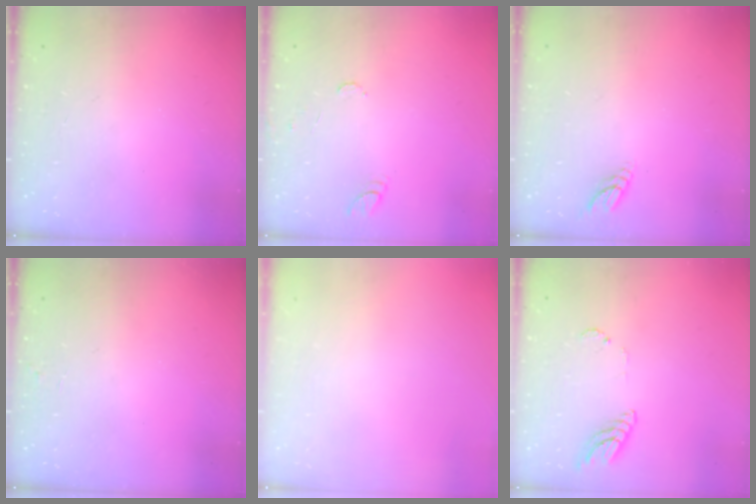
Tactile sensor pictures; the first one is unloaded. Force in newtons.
{"total": 6.5, "press": 6.5, "slide": 0.5}
{"total": 3.8, "press": 3.8, "slide": 0.4}
{"total": 1.7, "press": 1.7, "slide": 0.1}
{"total": 0.0}
{"total": 8.8, "press": 8.8, "slide": 0.9}